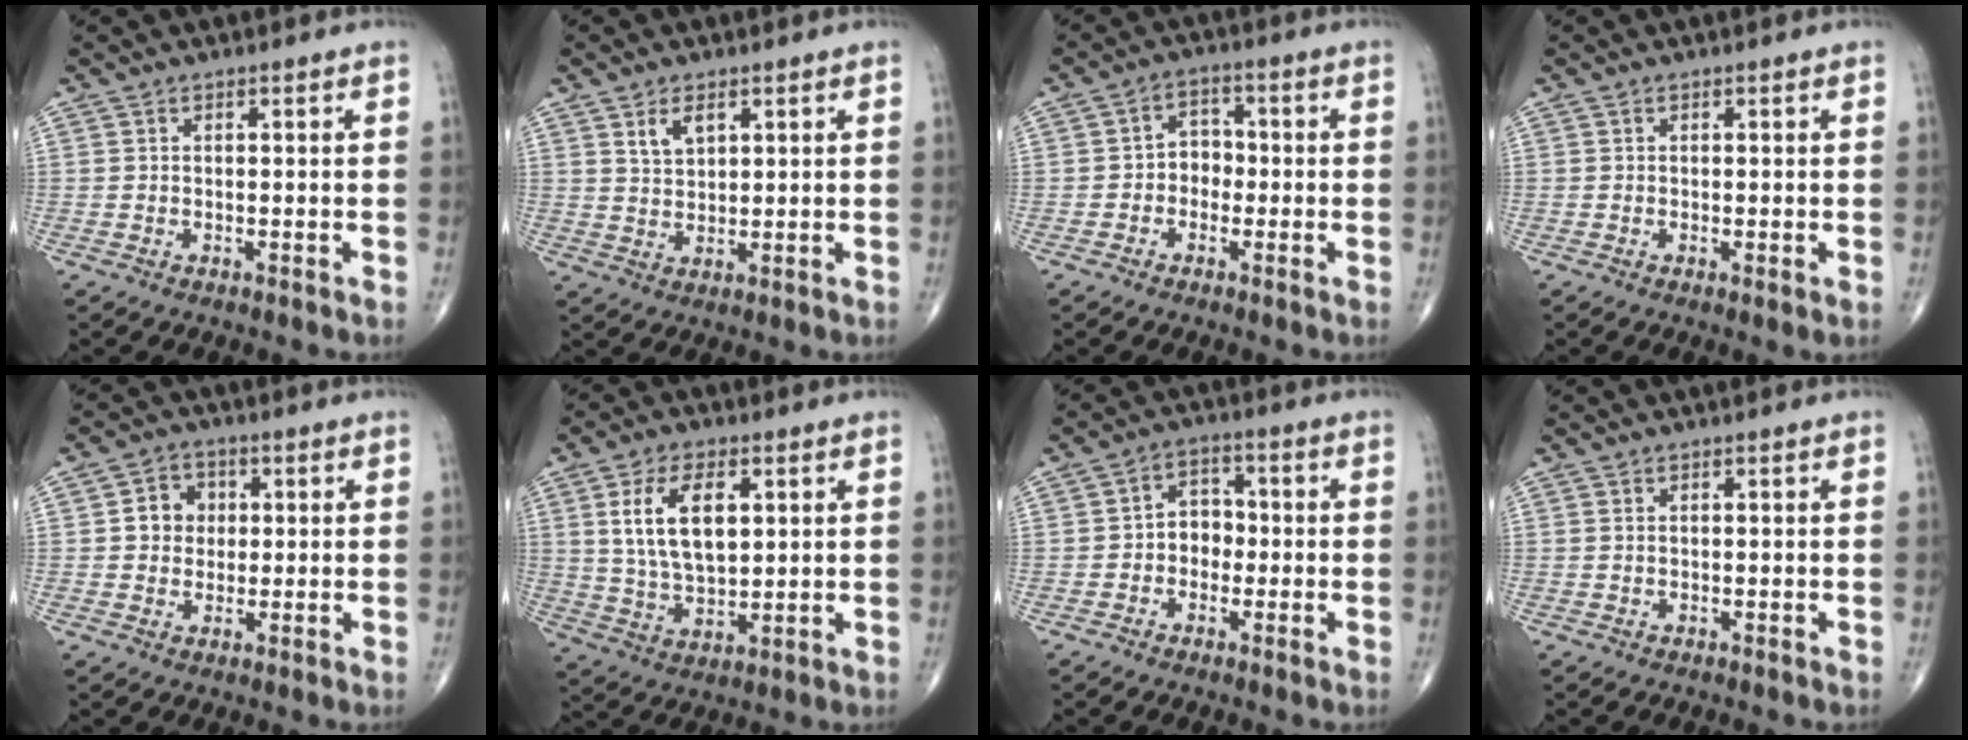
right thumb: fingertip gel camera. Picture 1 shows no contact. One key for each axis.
{"total": 4.3, "fx": 2.2, "fy": 2.4, "fz": 2.8, "tx": -0.043, "ty": -0.013, "tz": 0.045}
{"total": 4.5, "fx": -1.0, "fy": 3.7, "fz": 2.3, "tx": -0.007, "ty": 0.021, "tz": -0.029}
{"total": 1.0, "fx": -0.1, "fy": 0.2, "fz": 1.0, "tx": -0.020, "ty": -0.005, "tz": -0.002}
{"total": 5.5, "fx": 0.7, "fy": 4.9, "fz": 2.4, "tx": -0.011, "ty": 0.005, "tz": 0.006}
{"total": 12.4, "fx": 3.3, "fy": 6.6, "fz": 9.9, "tx": -0.174, "ty": -0.011, "tz": 0.066}
{"total": 5.4, "fx": -0.9, "fy": 4.3, "fz": 3.1, "tx": -0.017, "ty": 0.023, "tz": -0.027}
{"total": 0.0}